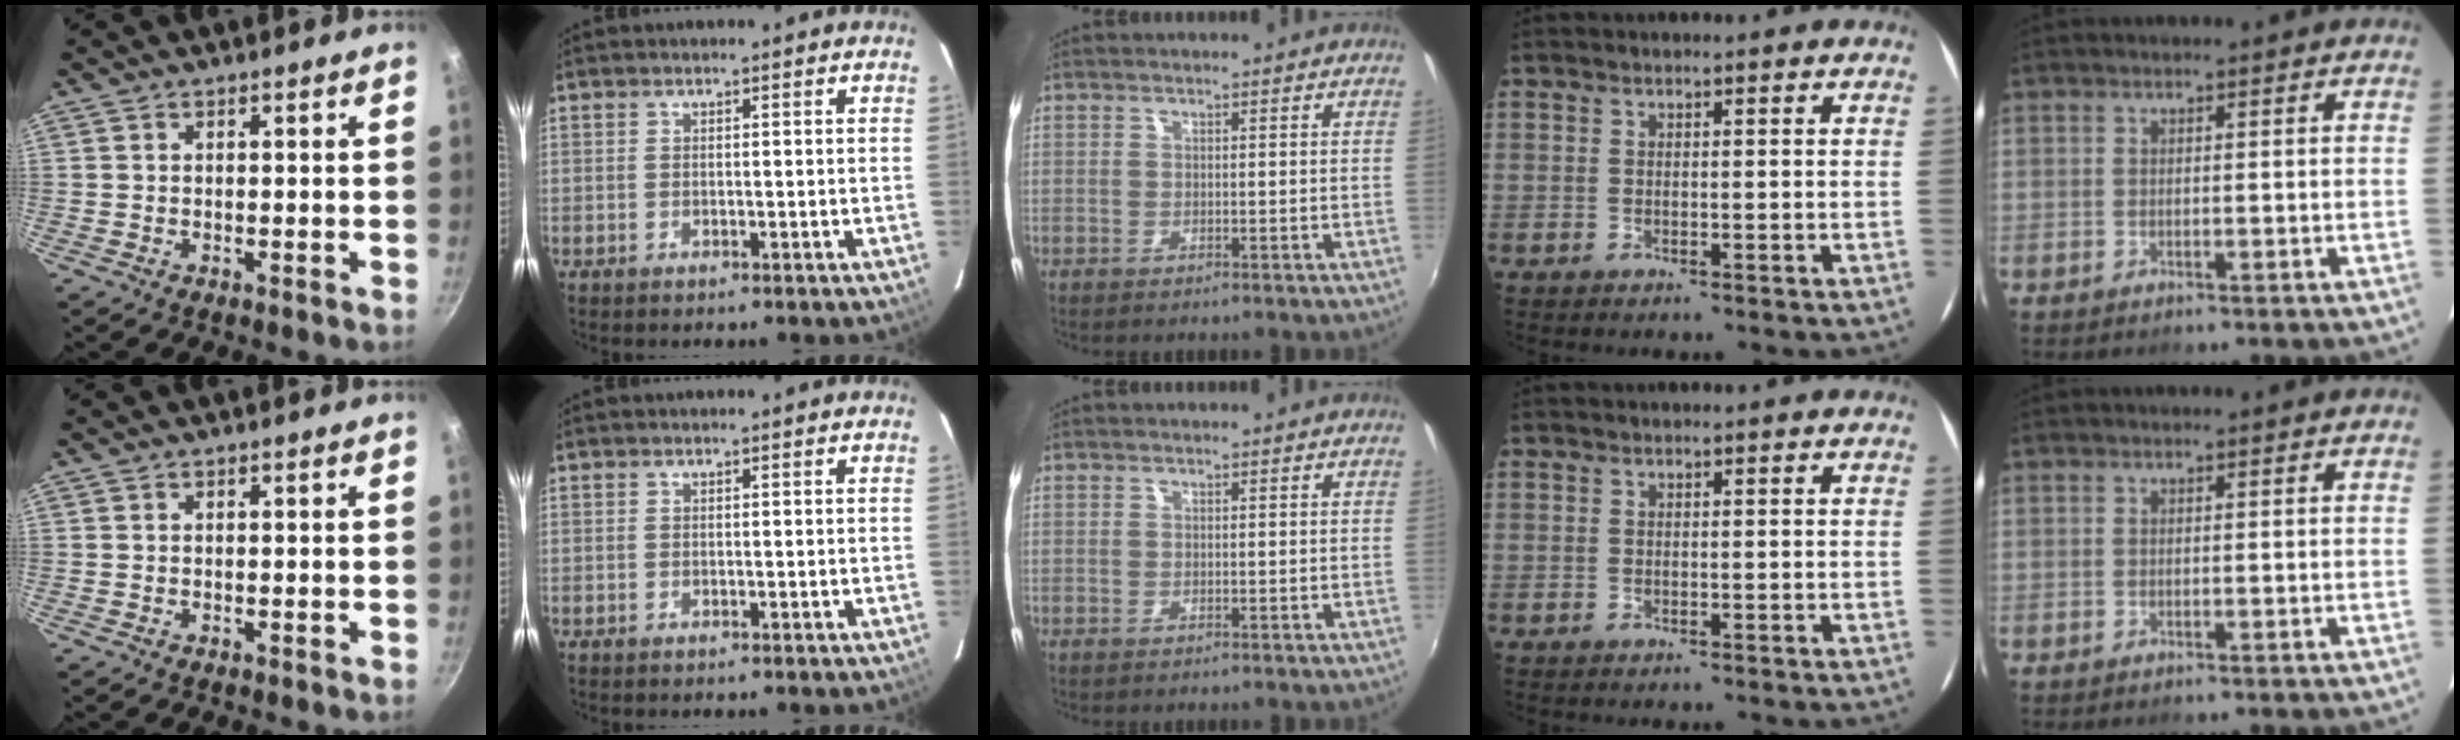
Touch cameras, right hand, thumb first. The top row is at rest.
{}